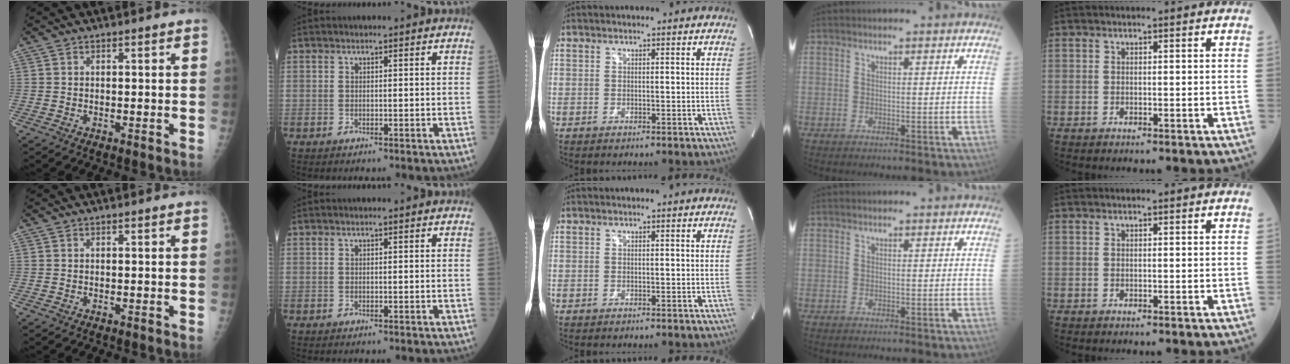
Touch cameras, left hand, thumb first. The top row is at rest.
{}